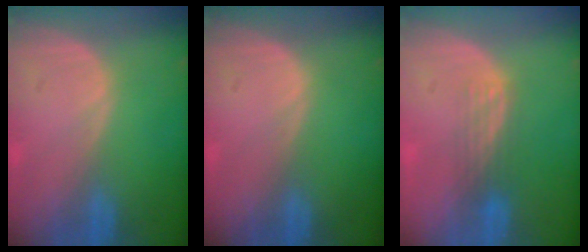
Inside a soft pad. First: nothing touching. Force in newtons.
{"total": 0.0}
{"total": 2.9, "press": 2.7, "slide": 1.2}